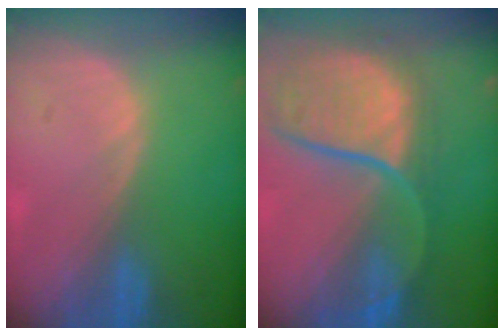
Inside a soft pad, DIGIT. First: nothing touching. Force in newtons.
{"total": 11.9, "press": 9.8, "slide": 6.7}